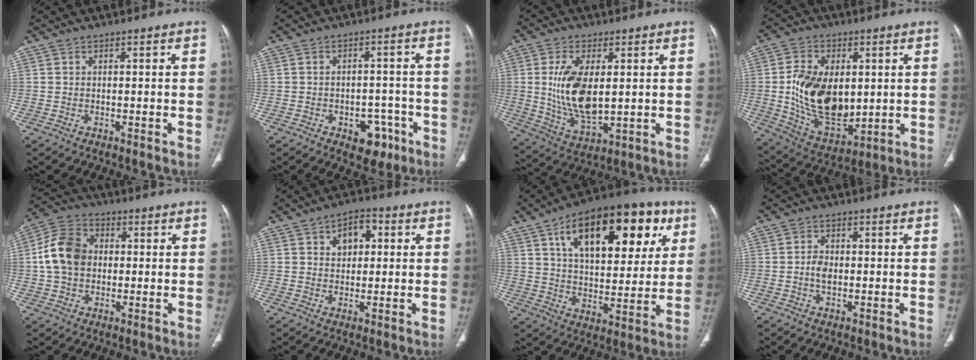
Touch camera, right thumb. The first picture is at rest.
{"total": 6.9, "force": [-3.5, 4.6, 3.9], "torque": [-0.021, 0.027, -0.040]}
{"total": 13.0, "force": [1.4, 6.4, 11.2], "torque": [-0.213, -0.020, 0.038]}
{"total": 18.4, "force": [1.1, 11.3, 14.5], "torque": [-0.231, -0.018, 0.040]}
{"total": 11.2, "force": [0.6, 8.6, 7.0], "torque": [-0.120, 0.023, 0.003]}
{"total": 6.3, "force": [1.9, 4.3, 4.2], "torque": [-0.039, 0.007, 0.024]}
{"total": 25.2, "force": [10.6, 12.4, 19.1], "torque": [-0.245, -0.001, 0.163]}
{"total": 3.1, "force": [-0.5, 2.0, 2.3], "torque": [-0.041, 0.006, -0.012]}